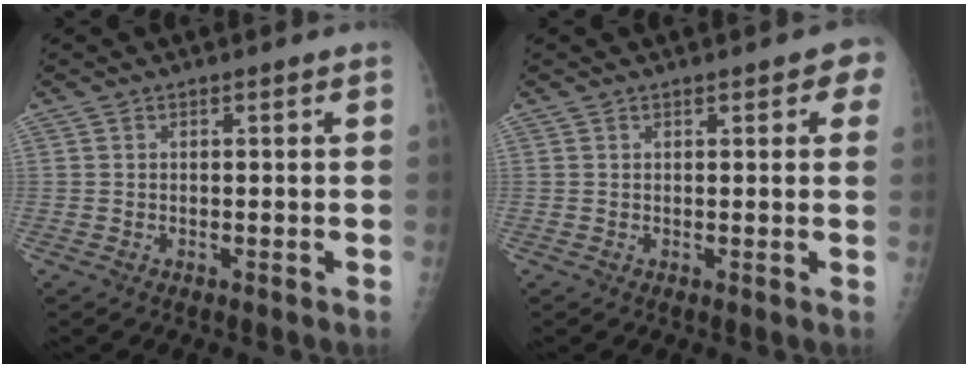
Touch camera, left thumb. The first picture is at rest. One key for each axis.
{"total": 3.4, "fx": 1.7, "fy": 1.6, "fz": 2.5, "tx": -0.007, "ty": -0.001, "tz": 0.014}